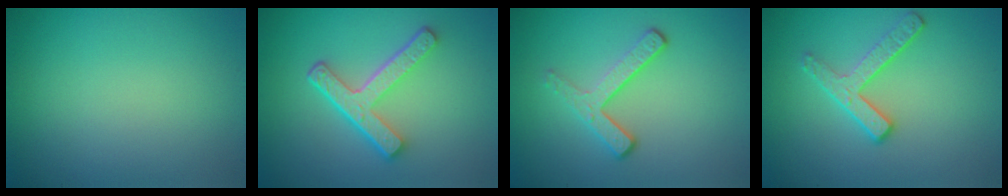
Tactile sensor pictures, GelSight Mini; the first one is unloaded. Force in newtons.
{"total": 4.6, "press": 3.3, "slide": 3.1}
{"total": 3.1, "press": 2.3, "slide": 2.1}
{"total": 2.8, "press": 2.5, "slide": 1.3}